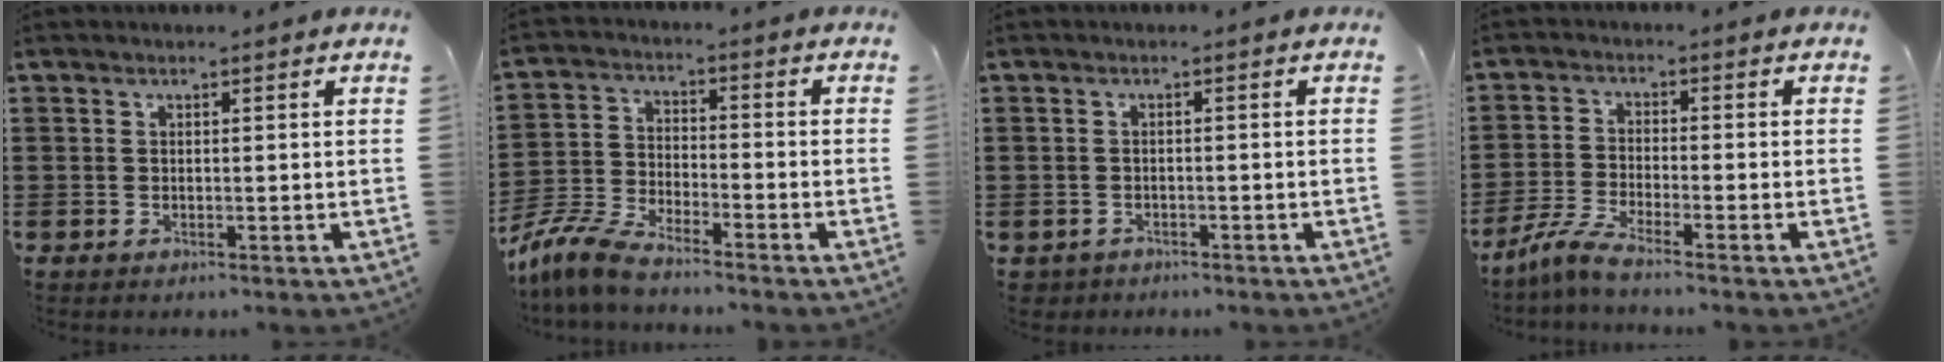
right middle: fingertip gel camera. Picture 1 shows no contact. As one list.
[{"total": 6.9, "force": [-6.5, 0.9, 2.4], "torque": [-0.073, -0.002, -0.134]}, {"total": 1.3, "force": [-1.2, 0.5, -0.1], "torque": [-0.003, 0.001, -0.029]}, {"total": 4.3, "force": [-3.6, 0.0, 2.3], "torque": [-0.067, -0.014, -0.077]}]